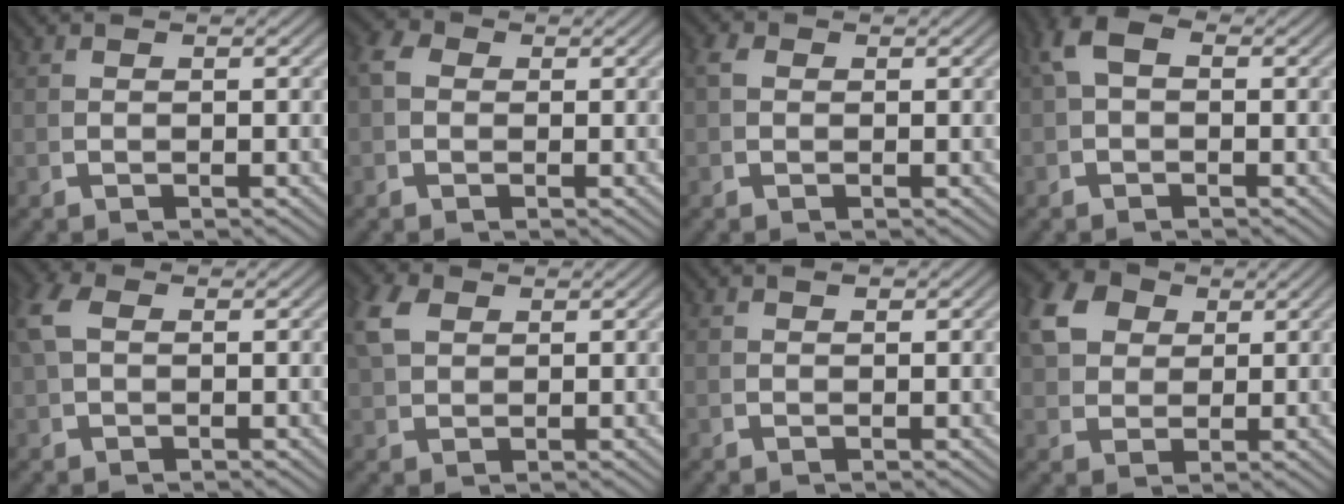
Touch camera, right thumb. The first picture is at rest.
{"total": 2.3, "force": [0.5, 1.9, 1.2], "torque": [-0.024, -0.002, 0.003]}
{"total": 1.2, "force": [0.4, 0.9, 0.6], "torque": [-0.016, -0.006, 0.011]}
{"total": 2.3, "force": [0.6, 1.3, 1.8], "torque": [-0.037, 0.004, 0.010]}
{"total": 2.1, "force": [0.8, 1.2, 1.4], "torque": [-0.045, -0.004, 0.021]}
{"total": 3.1, "force": [2.2, 1.5, 1.6], "torque": [-0.034, 0.006, 0.048]}
{"total": 0.6, "force": [0.4, 0.4, 0.2], "torque": [0.000, 0.000, 0.007]}
{"total": 7.2, "force": [3.2, 5.4, 3.5], "torque": [-0.082, -0.003, 0.062]}